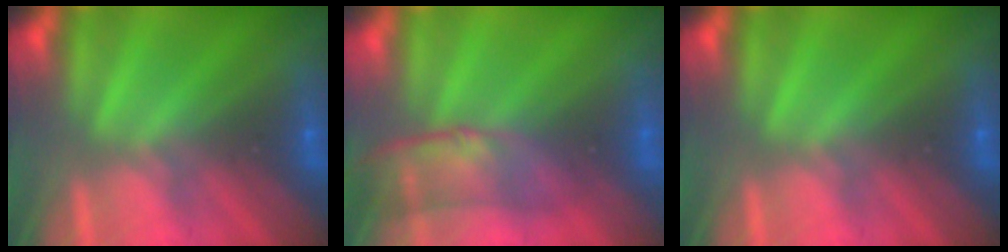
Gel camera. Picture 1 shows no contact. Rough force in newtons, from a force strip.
{"total": 3.0}
{"total": 0.0}